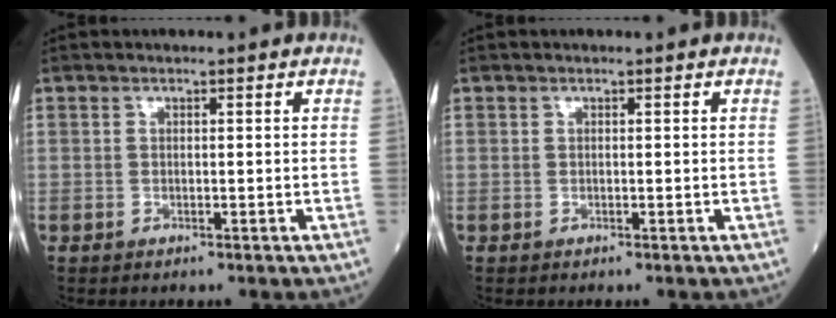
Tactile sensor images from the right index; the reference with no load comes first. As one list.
[{"total": 0.0}]